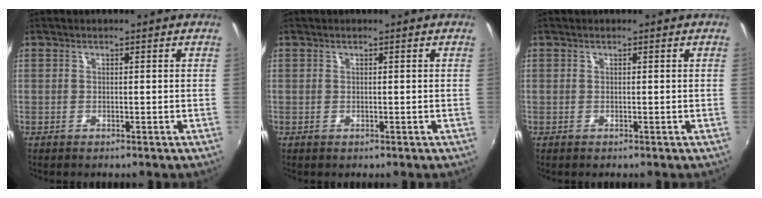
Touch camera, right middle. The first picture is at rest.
{"total": 0.0}
{"total": 0.0}